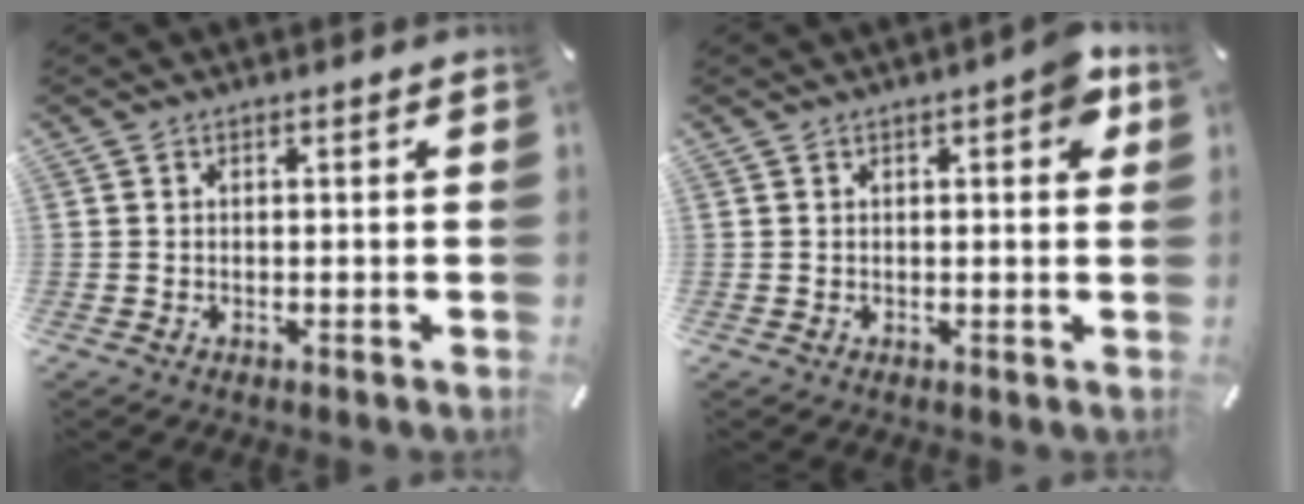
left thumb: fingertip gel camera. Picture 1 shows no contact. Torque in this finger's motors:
{"motor_torque": [1.22, 1.00, 0.62, -0.58, 0.04]}